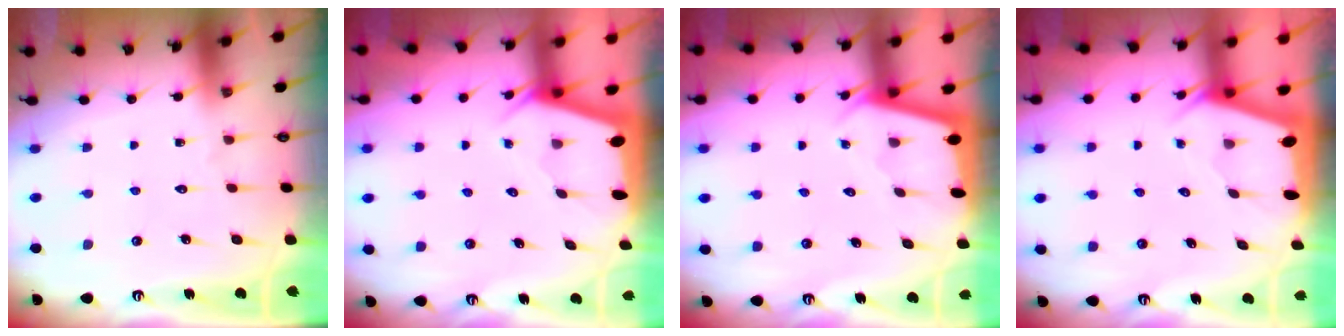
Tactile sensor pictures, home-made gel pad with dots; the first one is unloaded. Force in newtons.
{"total": 2.1, "press": 2.0, "slide": 0.3}
{"total": 2.2, "press": 2.2, "slide": 0.2}
{"total": 2.0, "press": 2.0, "slide": 0.3}